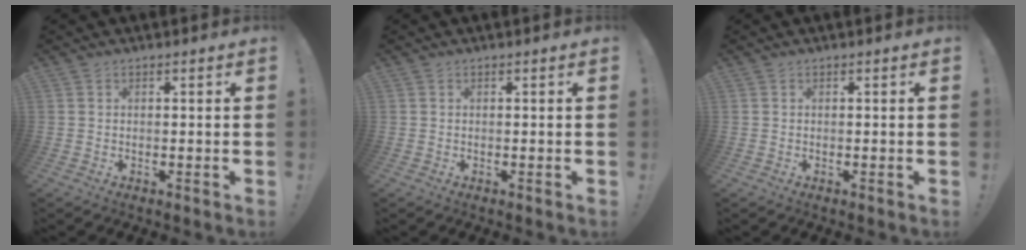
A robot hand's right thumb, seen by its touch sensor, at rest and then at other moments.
{"total": 0.0}
{"total": 0.0}